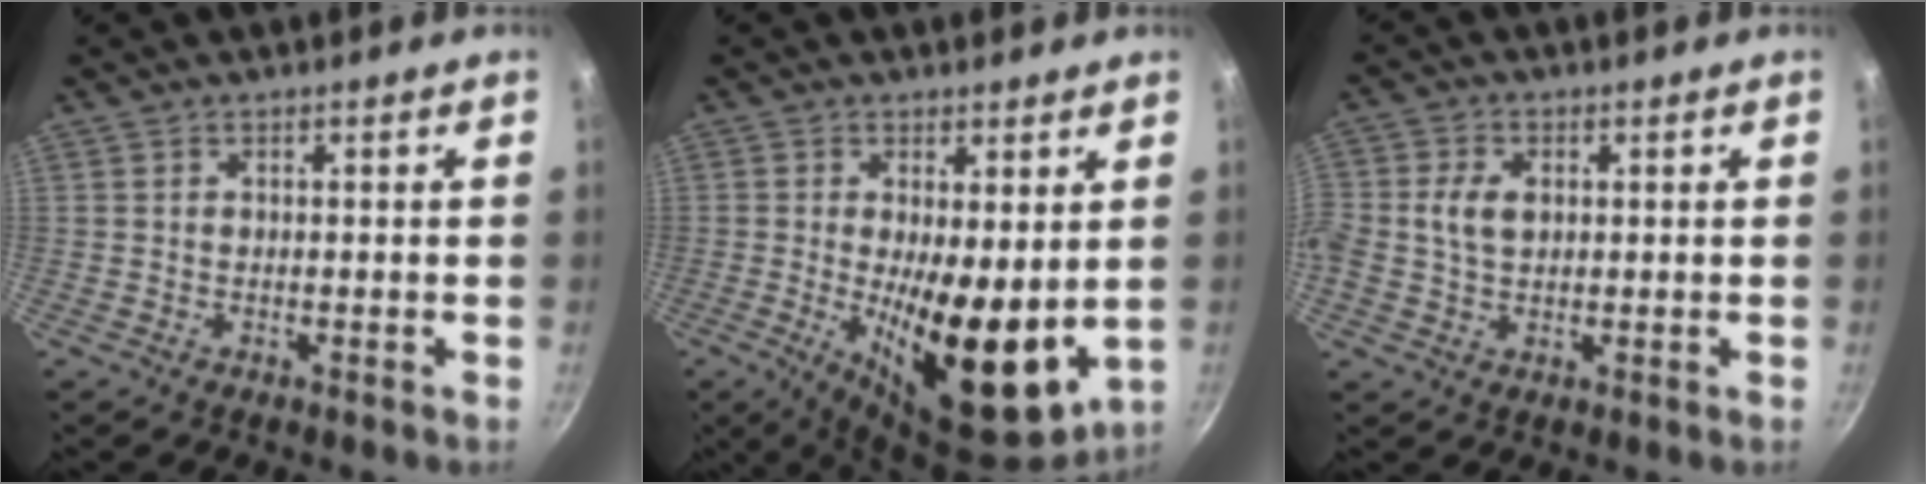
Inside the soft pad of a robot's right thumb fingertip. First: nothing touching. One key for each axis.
{"total": 15.2, "fx": -0.5, "fy": 5.8, "fz": 14.1, "tx": -0.191, "ty": -0.029, "tz": 0.004}
{"total": 5.8, "fx": 0.7, "fy": 4.2, "fz": 4.0, "tx": -0.067, "ty": 0.007, "tz": 0.009}